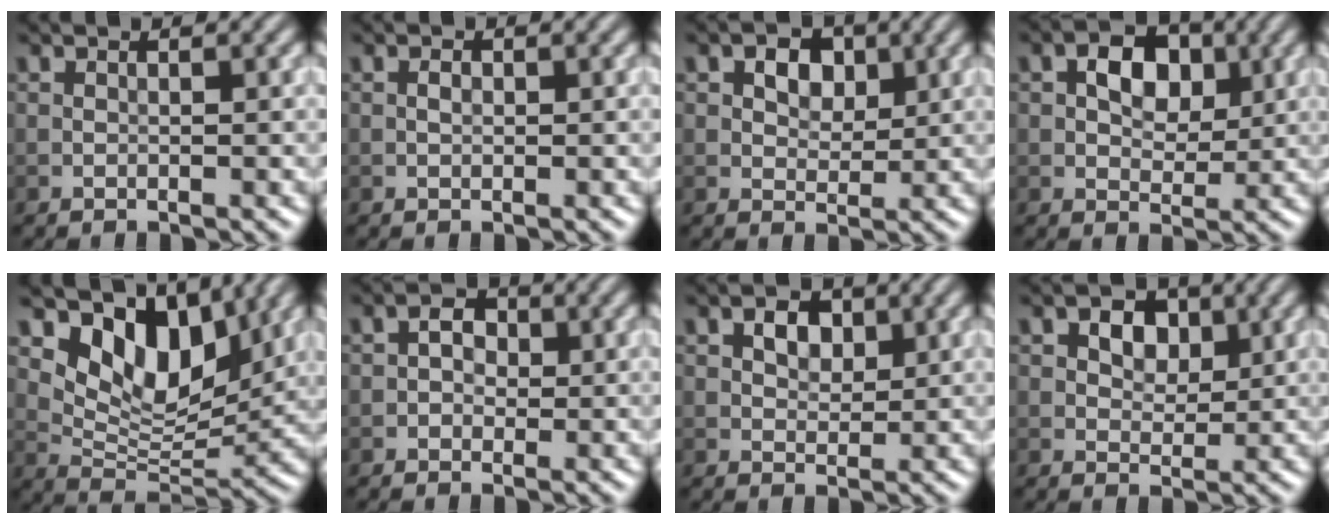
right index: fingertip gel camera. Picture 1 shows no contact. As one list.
[{"total": 0.7, "force": [0.0, 0.4, 0.5], "torque": [-0.008, 0.001, -0.001]}, {"total": 3.8, "force": [1.5, 2.6, 2.4], "torque": [-0.032, 0.001, 0.010]}, {"total": 4.5, "force": [1.0, 3.1, 3.1], "torque": [-0.045, 0.004, 0.009]}, {"total": 8.3, "force": [4.4, 4.6, 5.4], "torque": [-0.087, -0.013, 0.079]}, {"total": 2.0, "force": [0.0, 1.6, 1.1], "torque": [-0.005, 0.002, -0.011]}, {"total": 2.5, "force": [0.9, 1.7, 1.5], "torque": [-0.026, 0.002, 0.013]}, {"total": 4.4, "force": [1.8, 3.0, 2.7], "torque": [-0.040, 0.006, 0.015]}]